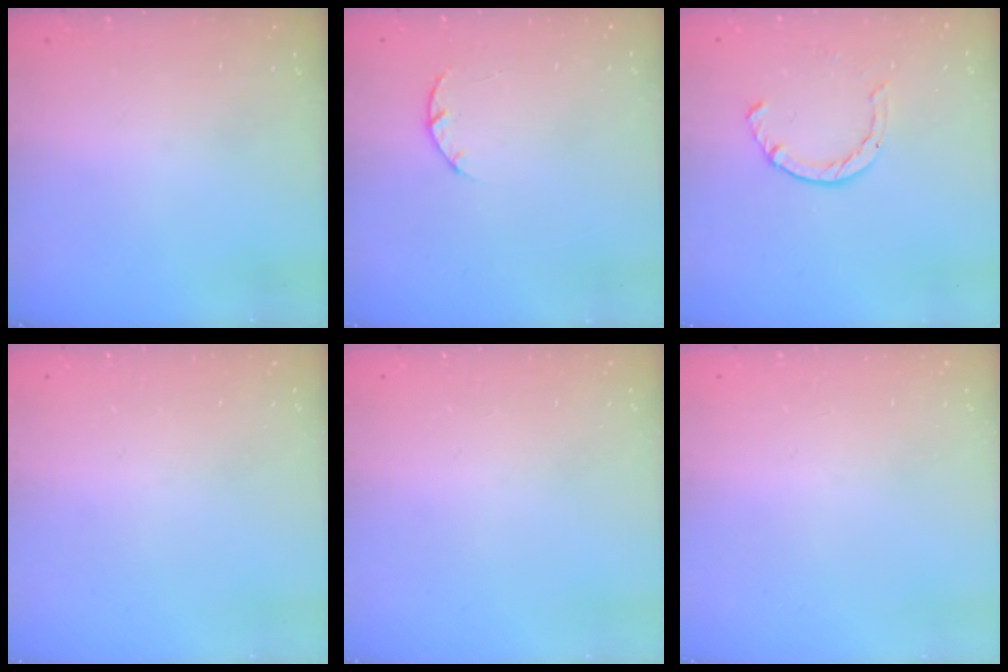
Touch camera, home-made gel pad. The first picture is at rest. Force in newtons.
{"total": 2.9, "press": 2.9, "slide": 0.5}
{"total": 2.4, "press": 2.4, "slide": 0.2}
{"total": 0.0}
{"total": 0.0}
{"total": 0.0}